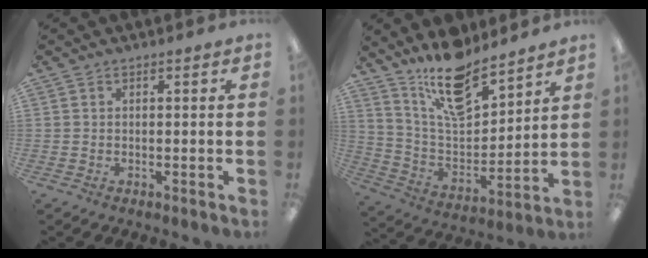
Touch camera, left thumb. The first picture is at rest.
{"total": 15.5, "force": [12.4, 5.2, 7.6], "torque": [-0.140, -0.080, 0.218]}